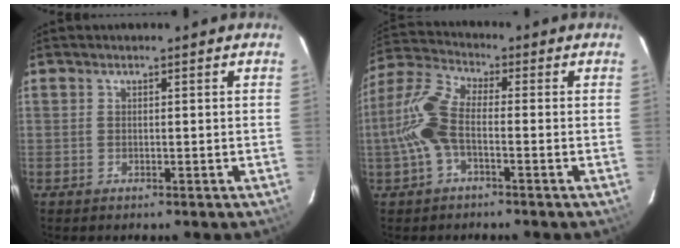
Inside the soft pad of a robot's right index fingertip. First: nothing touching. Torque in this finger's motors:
{"motor_torque": [0.95, -0.57, 0.67, 0.21]}